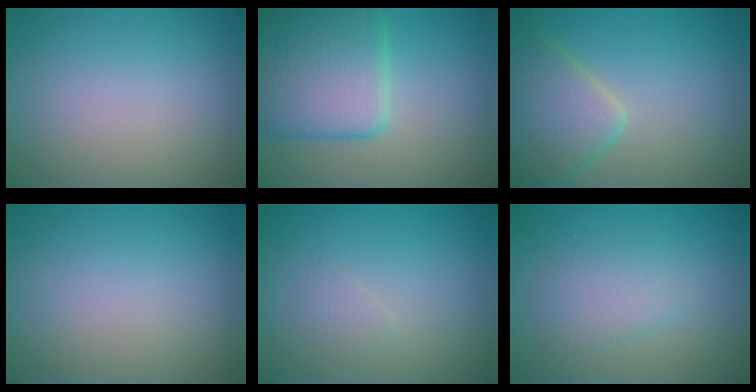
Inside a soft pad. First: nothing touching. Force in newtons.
{"total": 7.7, "press": 7.7, "slide": 0.3}
{"total": 4.9, "press": 4.9, "slide": 0.3}
{"total": 0.0}
{"total": 0.9, "press": 0.9, "slide": 0.1}
{"total": 2.7, "press": 2.7, "slide": 0.1}